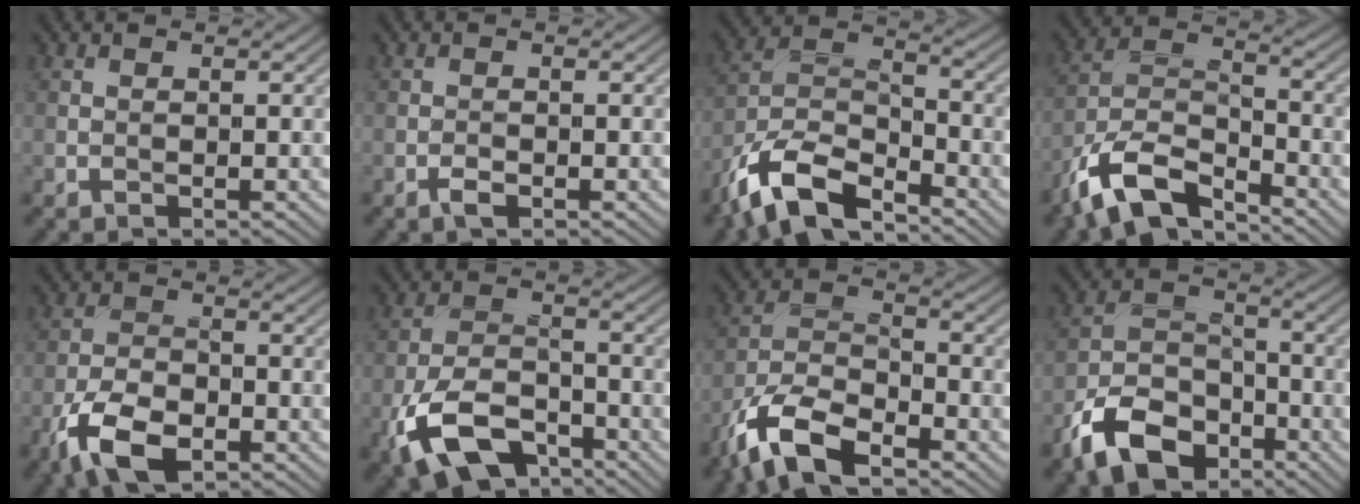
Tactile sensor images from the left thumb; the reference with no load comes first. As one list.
[{"total": 1.0, "force": [-0.7, 0.4, 0.7], "torque": [-0.014, 0.001, -0.015]}, {"total": 11.3, "force": [-8.1, 4.3, 6.5], "torque": [-0.127, -0.003, -0.178]}, {"total": 10.7, "force": [-7.7, 4.0, 6.2], "torque": [-0.120, -0.002, -0.169]}, {"total": 8.0, "force": [-4.4, 3.9, 5.4], "torque": [-0.116, -0.009, -0.091]}, {"total": 10.4, "force": [-5.8, 5.4, 6.8], "torque": [-0.149, -0.012, -0.117]}, {"total": 10.4, "force": [-7.0, 4.1, 6.4], "torque": [-0.126, -0.009, -0.155]}, {"total": 9.9, "force": [-6.3, 5.6, 5.2], "torque": [-0.112, -0.012, -0.133]}]